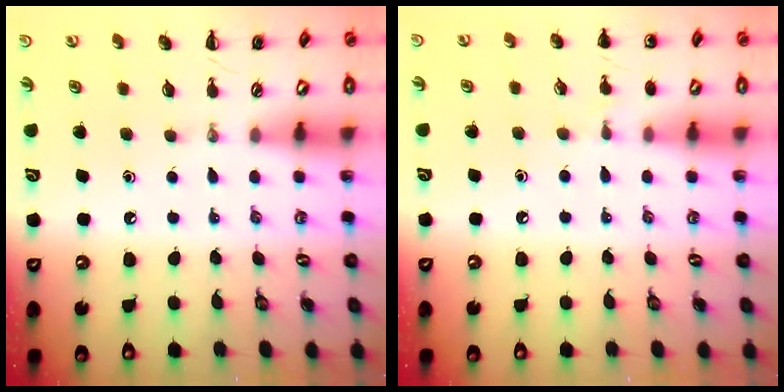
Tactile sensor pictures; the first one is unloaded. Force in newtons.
{"total": 5.1, "press": 4.9, "slide": 1.6}